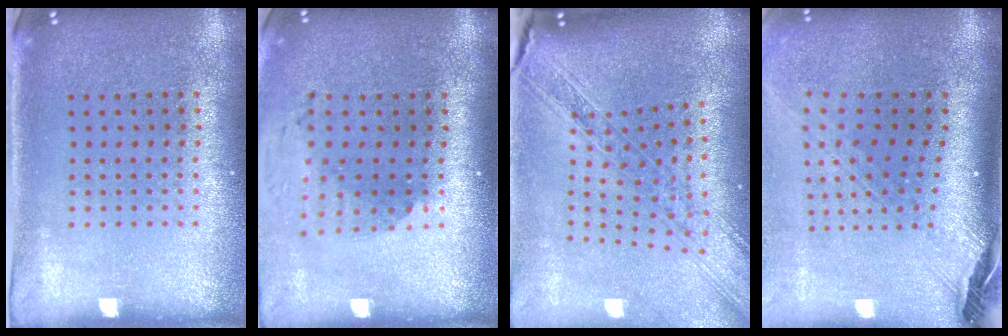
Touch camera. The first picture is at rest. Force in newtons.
{"total": 1.9, "press": 1.5, "slide": 1.2}
{"total": 2.2, "press": 1.9, "slide": 1.1}
{"total": 3.0, "press": 2.1, "slide": 2.2}